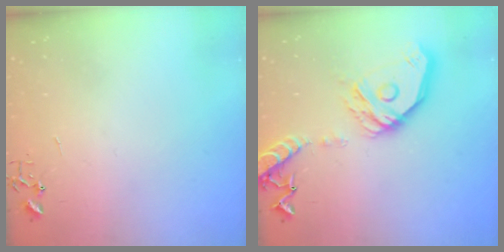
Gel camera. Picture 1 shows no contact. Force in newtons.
{"total": 17.9, "press": 17.7, "slide": 2.6}